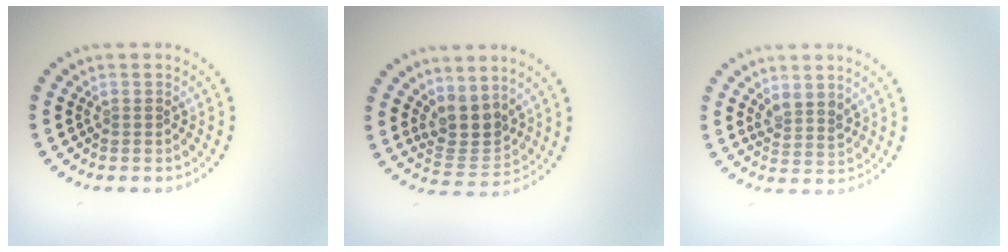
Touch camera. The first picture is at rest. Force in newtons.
{"total": 3.5, "press": 2.9, "slide": 2.0}
{"total": 2.0, "press": 1.7, "slide": 1.1}